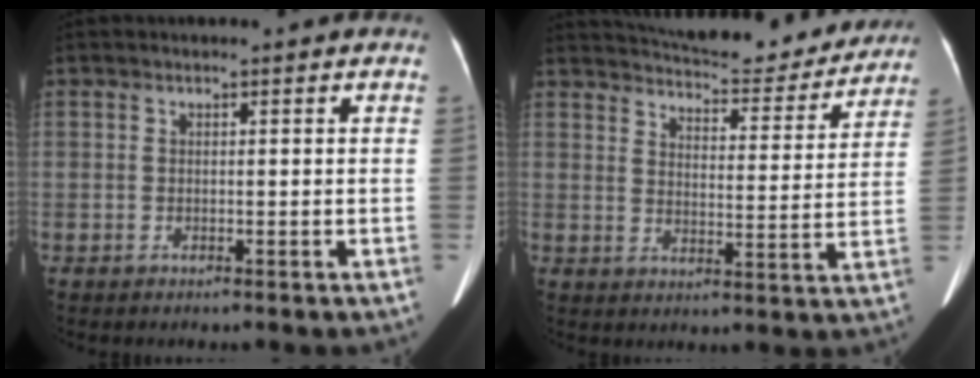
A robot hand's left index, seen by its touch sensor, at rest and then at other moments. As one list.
[{"total": 19.8, "force": [18.4, 4.2, 6.0], "torque": [-0.085, -0.013, 0.234]}]